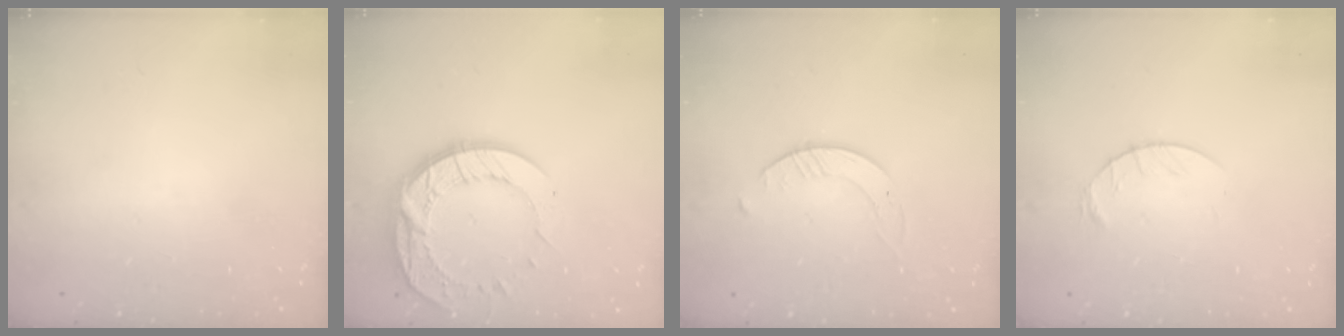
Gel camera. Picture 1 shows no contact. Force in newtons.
{"total": 15.6, "press": 15.6, "slide": 1.2}
{"total": 2.6, "press": 2.6, "slide": 0.3}
{"total": 6.0, "press": 6.0, "slide": 0.8}